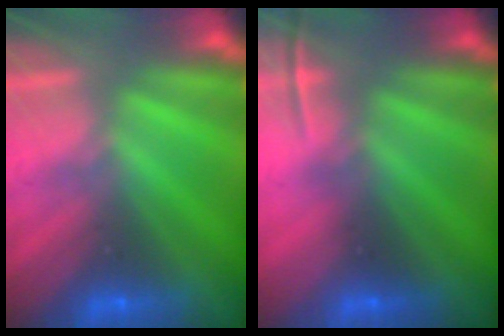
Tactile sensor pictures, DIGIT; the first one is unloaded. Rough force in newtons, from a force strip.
{"total": 1.7}